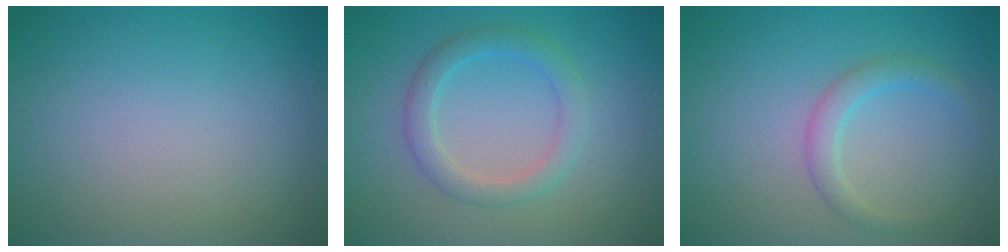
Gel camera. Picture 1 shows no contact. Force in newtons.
{"total": 2.7, "press": 2.7, "slide": 0.1}
{"total": 1.9, "press": 1.9, "slide": 0.2}